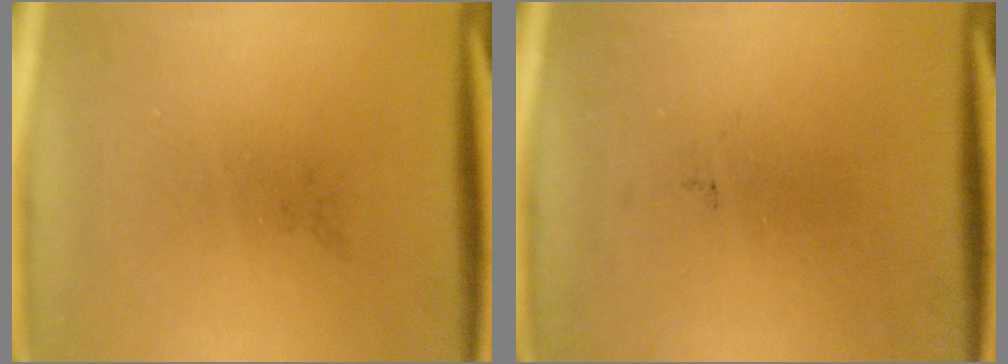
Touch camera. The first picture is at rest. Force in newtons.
{"total": 0.0}